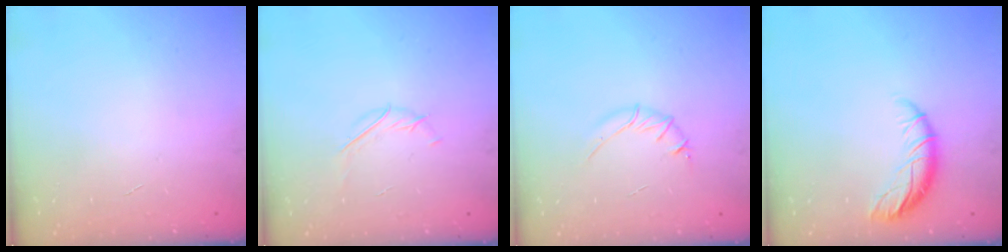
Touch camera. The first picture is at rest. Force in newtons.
{"total": 3.7, "press": 3.6, "slide": 0.7}
{"total": 3.7, "press": 3.5, "slide": 1.0}
{"total": 9.1, "press": 9.1, "slide": 0.9}